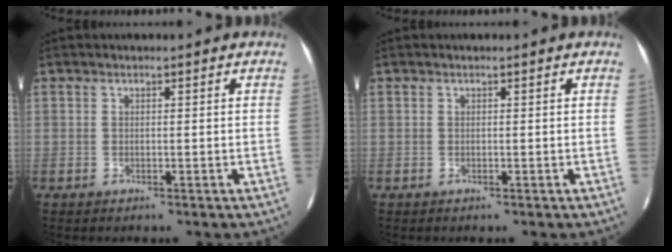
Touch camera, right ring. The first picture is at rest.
{"total": 0.0}